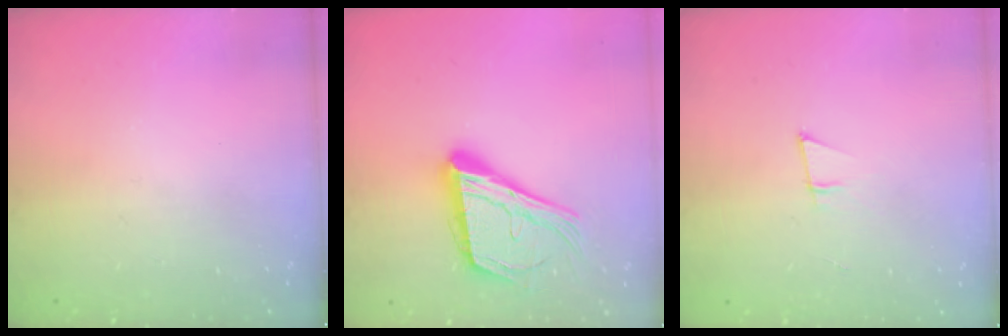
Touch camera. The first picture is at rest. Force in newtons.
{"total": 19.0, "press": 18.8, "slide": 3.0}
{"total": 5.2, "press": 4.3, "slide": 2.9}